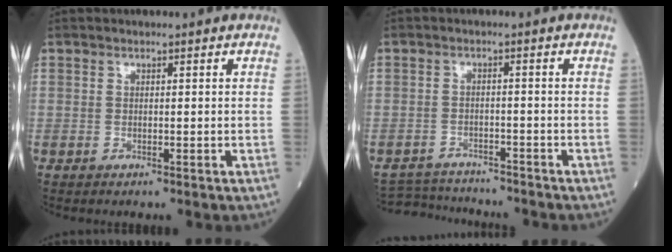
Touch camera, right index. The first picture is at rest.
{"total": 6.4, "force": [-6.3, 0.7, 0.2], "torque": [-0.005, 0.002, -0.104]}